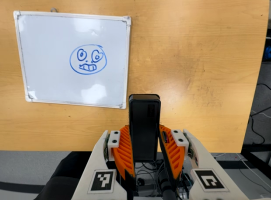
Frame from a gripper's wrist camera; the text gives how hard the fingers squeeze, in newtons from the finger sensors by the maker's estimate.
{"total": 4.9, "left": 3.3, "right": 6.4}